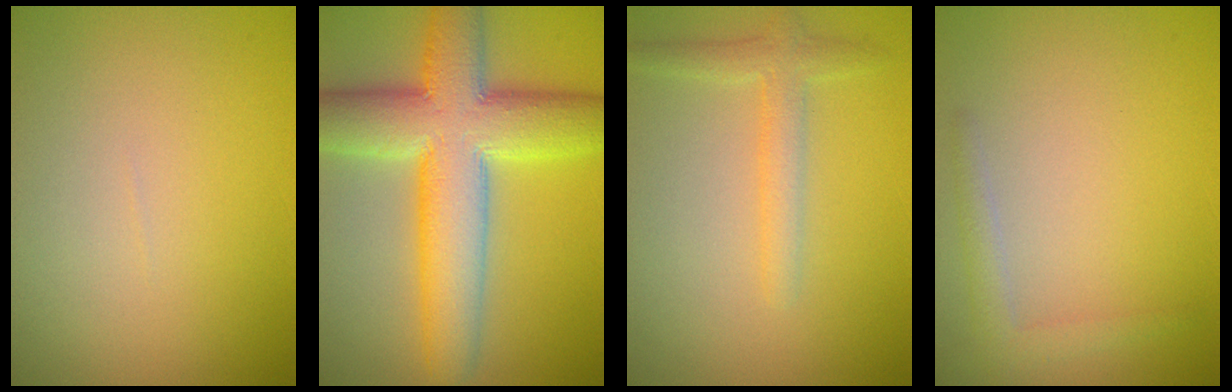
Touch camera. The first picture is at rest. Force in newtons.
{"total": 10.9, "press": 10.9, "slide": 0.4}
{"total": 2.3, "press": 2.3, "slide": 0.1}
{"total": 1.8, "press": 1.8, "slide": 0.2}